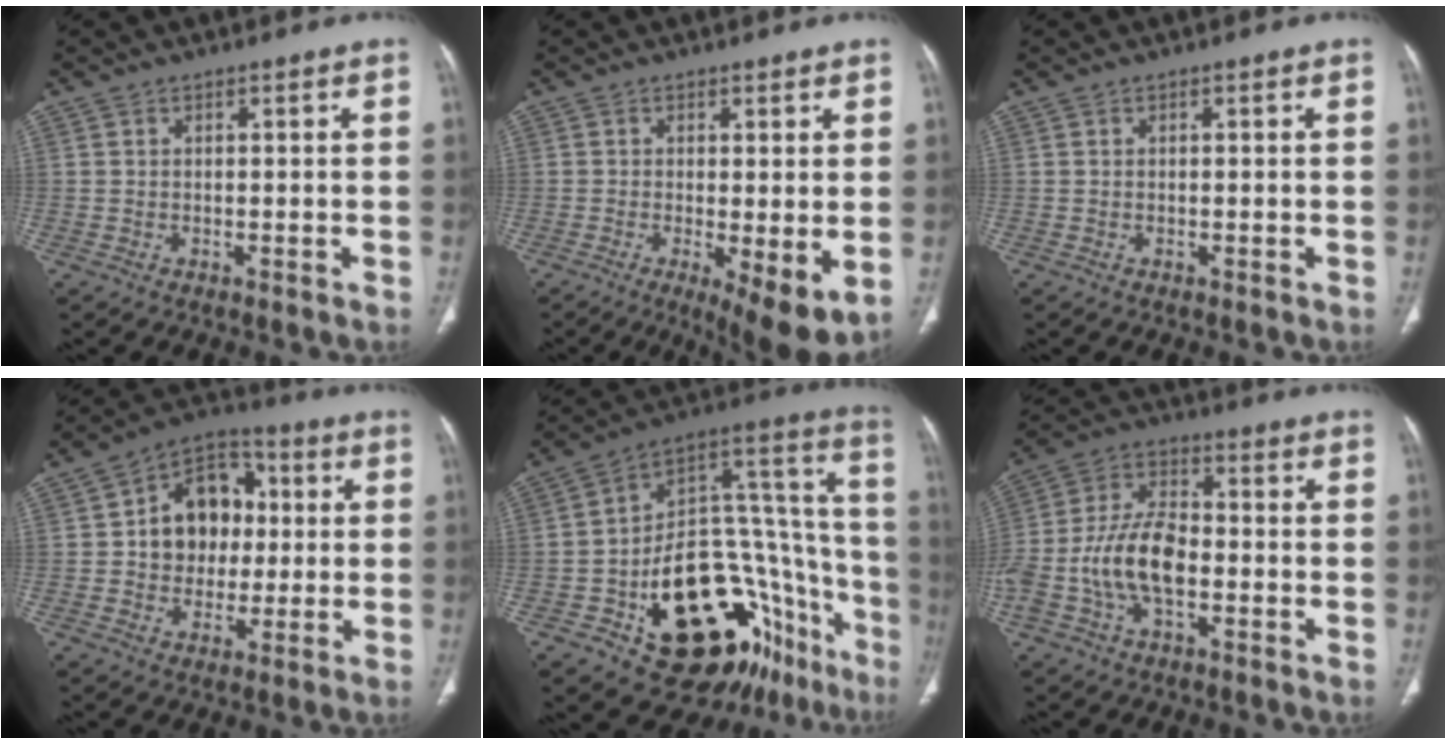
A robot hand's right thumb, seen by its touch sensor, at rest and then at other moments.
{"total": 8.3, "force": [-1.6, 2.6, 7.7], "torque": [-0.122, -0.027, -0.022]}
{"total": 0.0}
{"total": 13.9, "force": [1.2, 10.9, 8.5], "torque": [-0.082, 0.021, 0.014]}
{"total": 31.1, "force": [-14.5, 16.9, 21.8], "torque": [-0.219, 0.130, -0.203]}
{"total": 13.7, "force": [-3.3, 7.6, 10.9], "torque": [-0.226, 0.037, -0.065]}